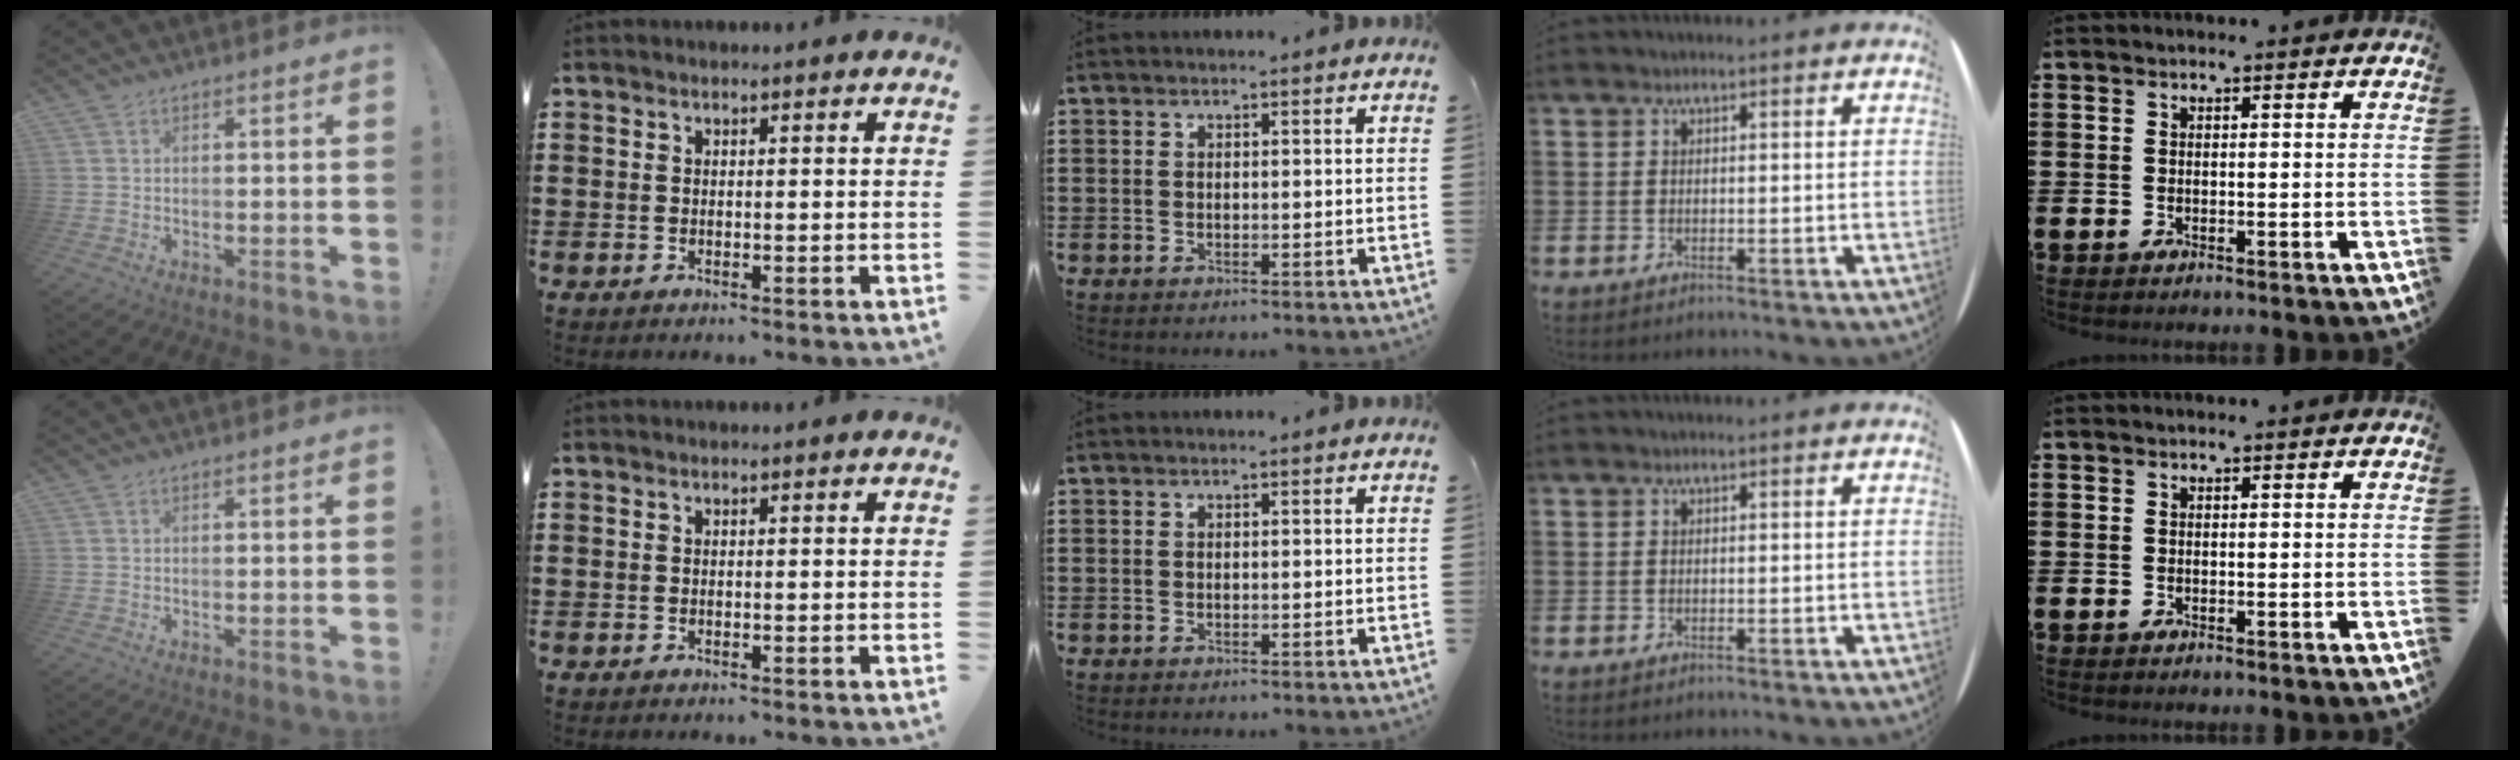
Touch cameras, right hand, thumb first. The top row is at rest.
{}